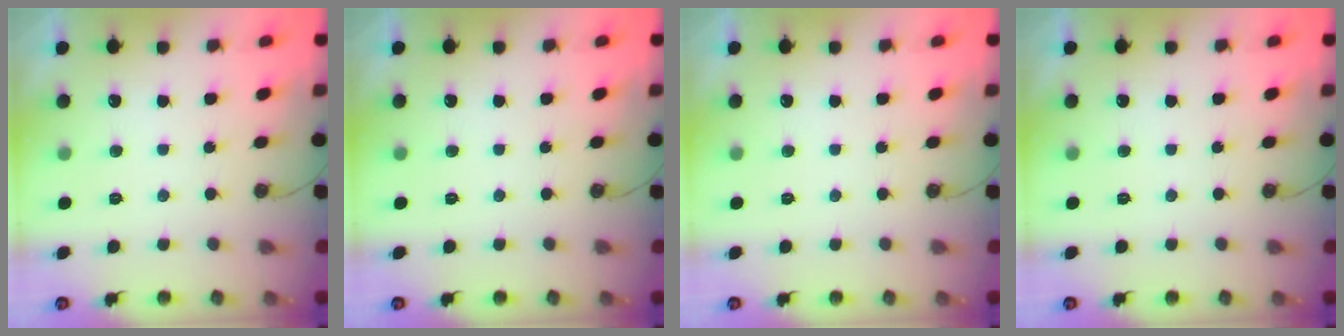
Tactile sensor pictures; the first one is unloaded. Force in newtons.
{"total": 0.0}
{"total": 0.0}
{"total": 0.0}